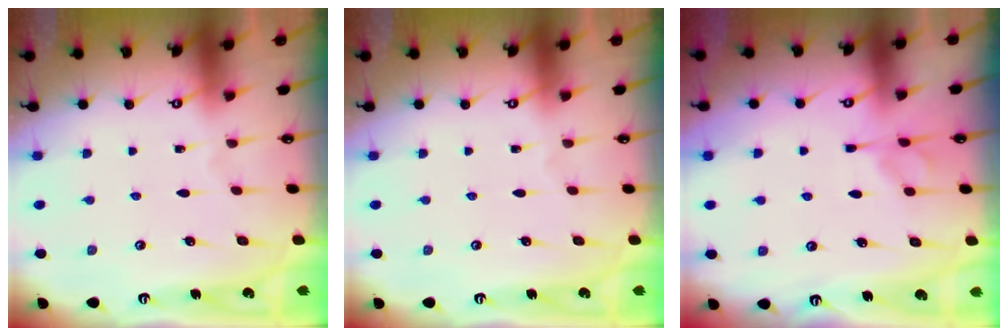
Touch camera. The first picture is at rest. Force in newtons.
{"total": 0.0}
{"total": 4.8, "press": 4.8, "slide": 0.6}